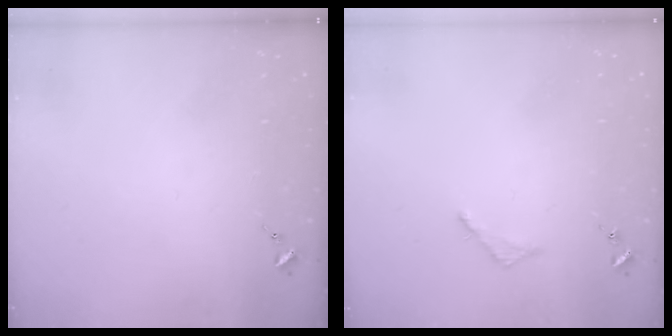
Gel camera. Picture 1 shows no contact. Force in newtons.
{"total": 2.8, "press": 2.7, "slide": 0.3}